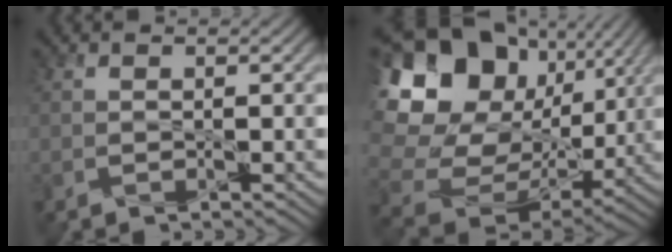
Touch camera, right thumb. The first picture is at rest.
{"total": 22.8, "force": [7.3, 18.5, 11.2], "torque": [-0.315, 0.027, 0.153]}